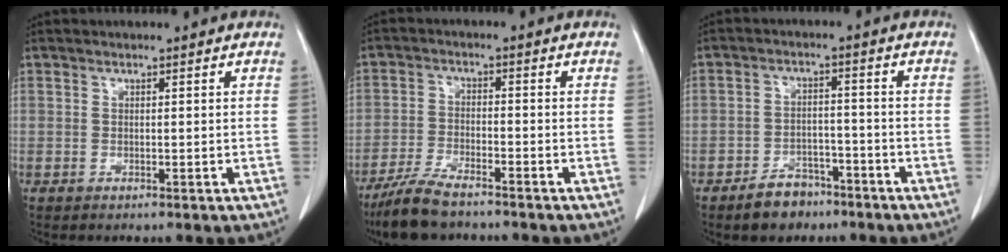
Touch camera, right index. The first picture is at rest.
{"total": 8.4, "force": [-6.9, 2.2, 4.4], "torque": [-0.093, -0.020, -0.128]}
{"total": 6.5, "force": [-4.7, 3.8, 2.4], "torque": [-0.047, 0.011, -0.072]}